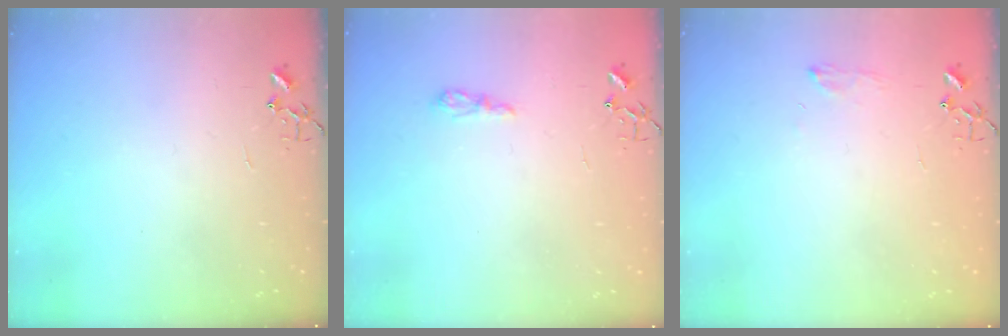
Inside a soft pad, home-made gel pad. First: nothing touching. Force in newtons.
{"total": 6.3, "press": 6.2, "slide": 0.8}
{"total": 6.3, "press": 6.2, "slide": 0.8}